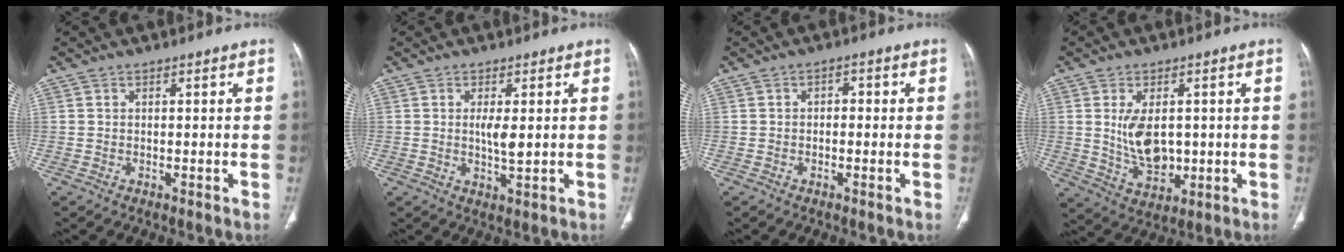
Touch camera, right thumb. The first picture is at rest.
{"total": 3.8, "force": [0.4, 0.9, 3.7], "torque": [-0.073, -0.010, 0.009]}
{"total": 1.8, "force": [-0.2, 1.3, 1.2], "torque": [-0.009, 0.010, -0.010]}
{"total": 8.6, "force": [0.7, 5.4, 6.7], "torque": [-0.102, -0.013, 0.028]}